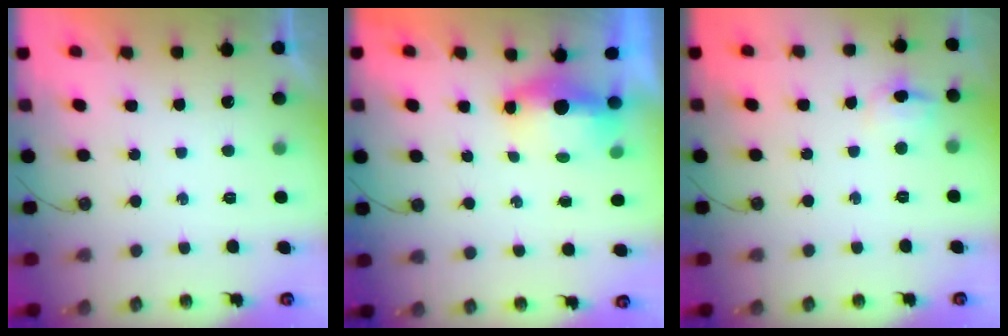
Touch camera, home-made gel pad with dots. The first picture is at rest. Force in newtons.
{"total": 5.7, "press": 5.6, "slide": 0.9}
{"total": 6.9, "press": 6.8, "slide": 1.0}